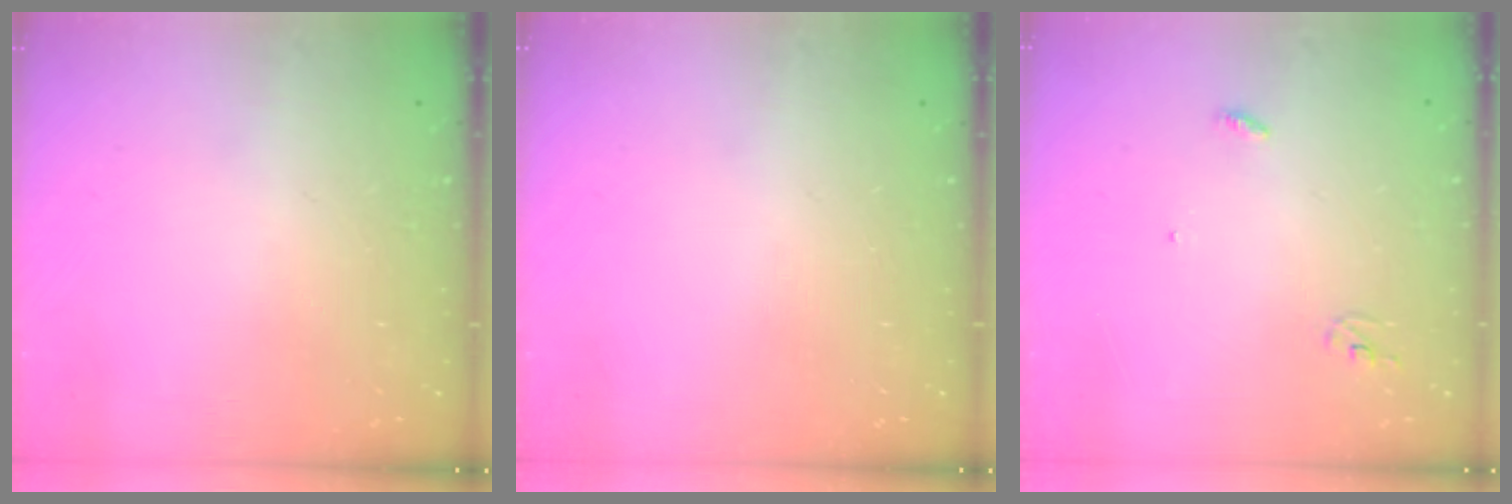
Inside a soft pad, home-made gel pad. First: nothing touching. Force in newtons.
{"total": 0.0}
{"total": 2.9, "press": 2.9, "slide": 0.2}